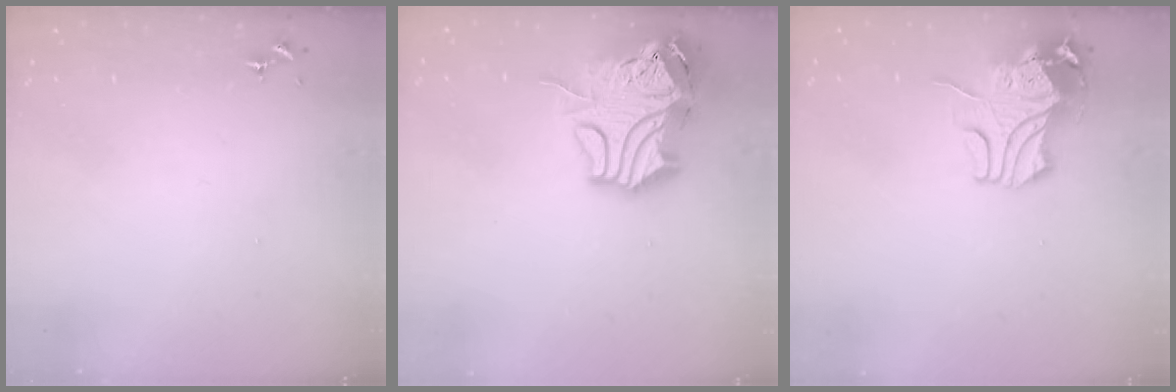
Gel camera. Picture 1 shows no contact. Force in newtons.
{"total": 18.6, "press": 18.4, "slide": 2.7}
{"total": 11.3, "press": 11.2, "slide": 1.6}